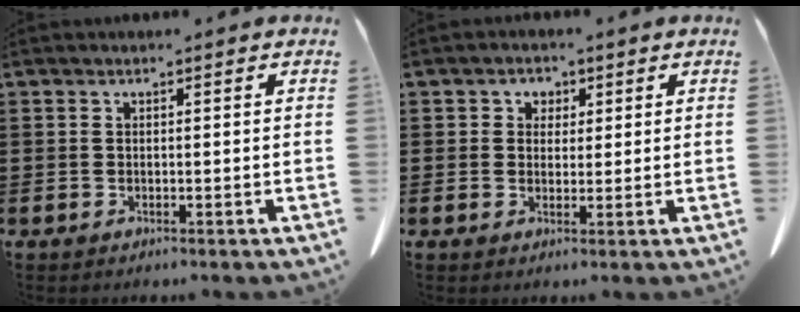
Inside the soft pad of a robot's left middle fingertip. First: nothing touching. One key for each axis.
{"total": 2.1, "fx": 1.0, "fy": 1.8, "fz": 0.4, "tx": -0.018, "ty": 0.010, "tz": 0.016}